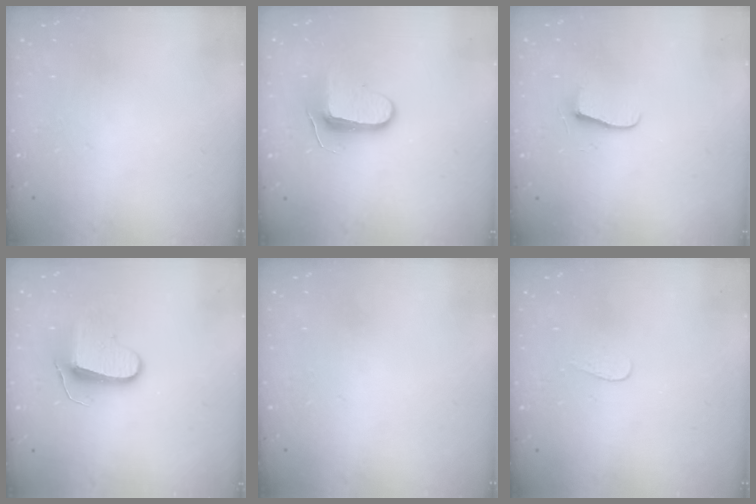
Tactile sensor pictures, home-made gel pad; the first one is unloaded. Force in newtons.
{"total": 8.7, "press": 8.7, "slide": 0.9}
{"total": 5.9, "press": 5.9, "slide": 0.6}
{"total": 9.0, "press": 9.0, "slide": 0.6}
{"total": 0.0}
{"total": 3.5, "press": 3.5, "slide": 0.3}